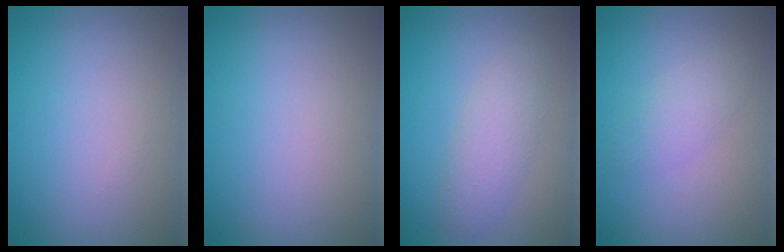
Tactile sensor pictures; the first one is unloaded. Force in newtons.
{"total": 0.0}
{"total": 2.5, "press": 2.5, "slide": 0.1}
{"total": 1.8, "press": 1.8, "slide": 0.0}